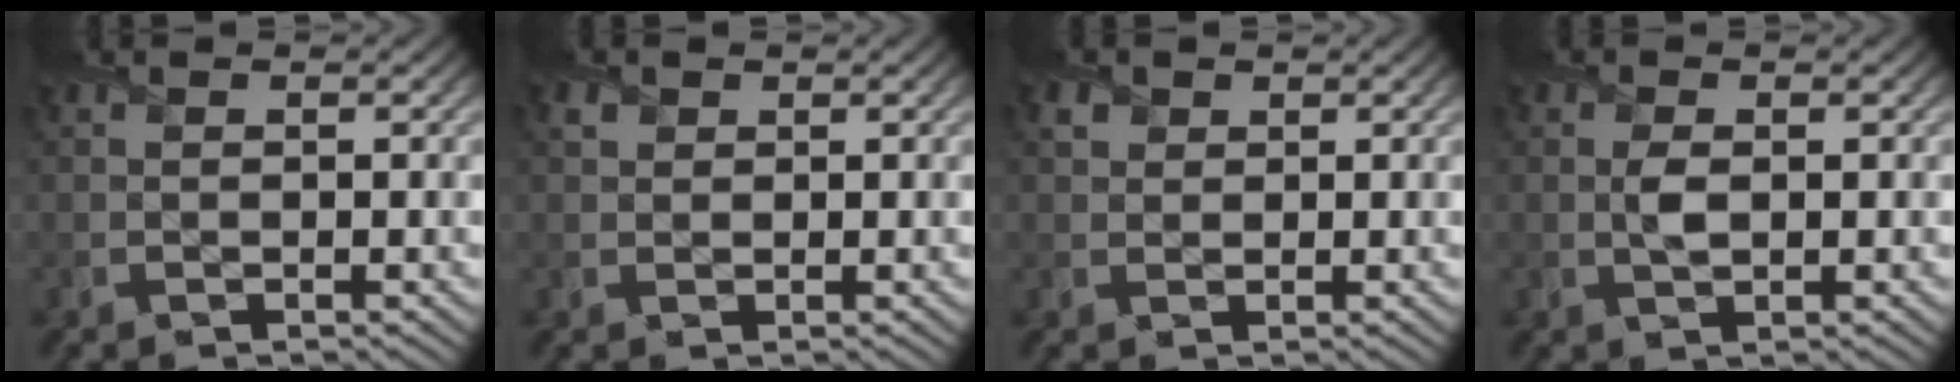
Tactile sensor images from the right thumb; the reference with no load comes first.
{"total": 1.1, "force": [0.8, 0.8, 0.3], "torque": [-0.007, 0.004, 0.014]}
{"total": 1.4, "force": [1.0, 1.0, 0.3], "torque": [-0.010, 0.004, 0.017]}
{"total": 1.7, "force": [0.1, 0.7, 1.6], "torque": [-0.040, 0.001, 0.000]}